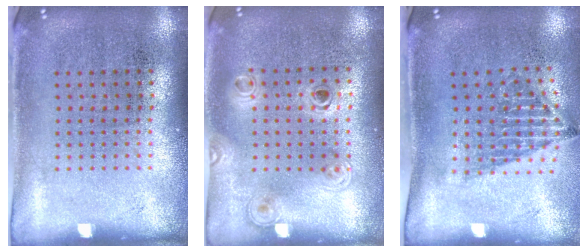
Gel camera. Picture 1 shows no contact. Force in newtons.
{"total": 1.2, "press": 1.1, "slide": 0.6}
{"total": 1.6, "press": 1.2, "slide": 1.0}